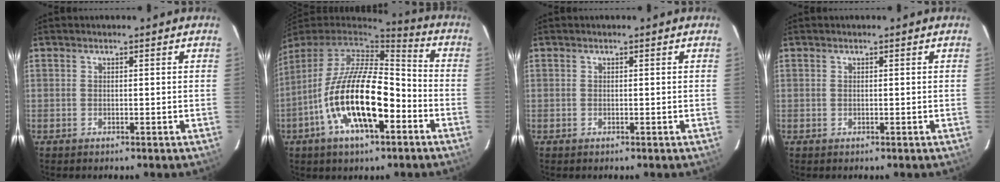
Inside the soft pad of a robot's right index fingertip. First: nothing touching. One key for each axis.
{"total": 19.3, "fx": -7.2, "fy": 7.2, "fz": 16.3, "tx": -0.313, "ty": -0.017, "tz": -0.133}
{"total": 0.0}
{"total": 0.0}